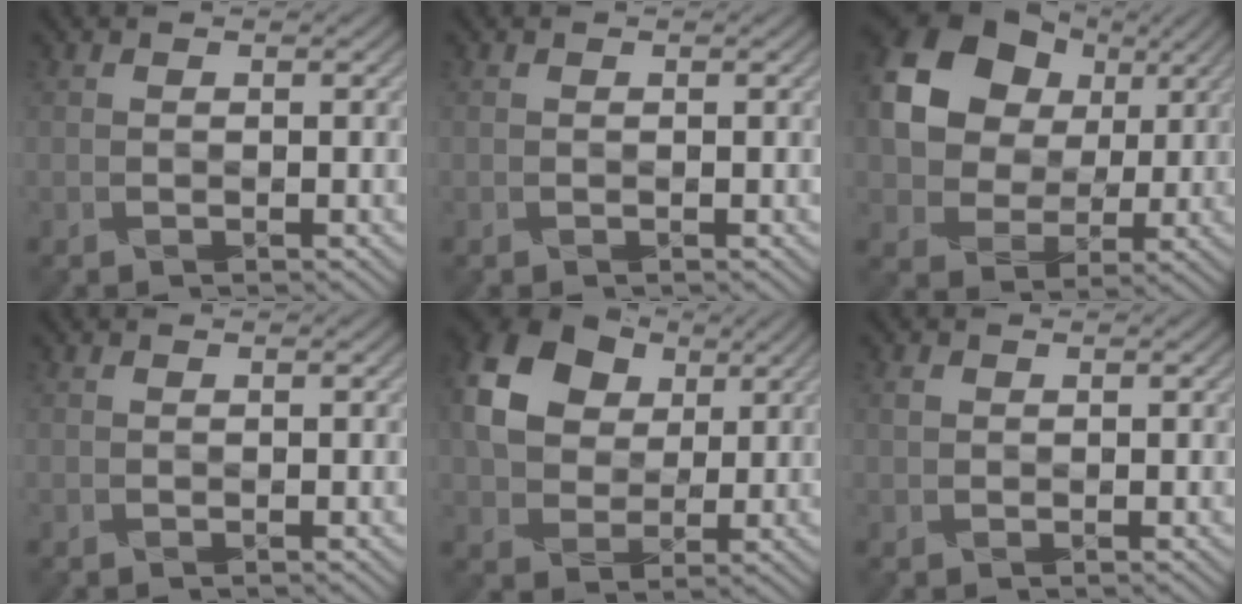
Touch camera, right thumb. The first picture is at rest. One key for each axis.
{"total": 0.0}
{"total": 15.5, "fx": 5.5, "fy": 11.9, "fz": 8.3, "tx": -0.195, "ty": 0.041, "tz": 0.107}
{"total": 0.0}
{"total": 11.4, "fx": 4.0, "fy": 8.4, "fz": 6.6, "tx": -0.161, "ty": 0.018, "tz": 0.072}
{"total": 0.8, "fx": 0.4, "fy": 0.6, "fz": 0.3, "tx": -0.006, "ty": 0.000, "tz": 0.007}